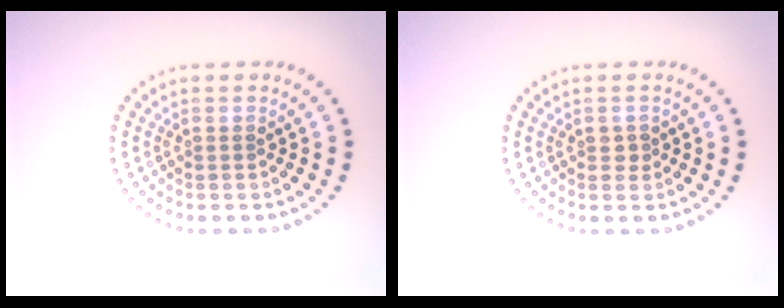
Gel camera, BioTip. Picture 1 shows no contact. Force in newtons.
{"total": 1.0, "press": 1.0, "slide": 0.2}